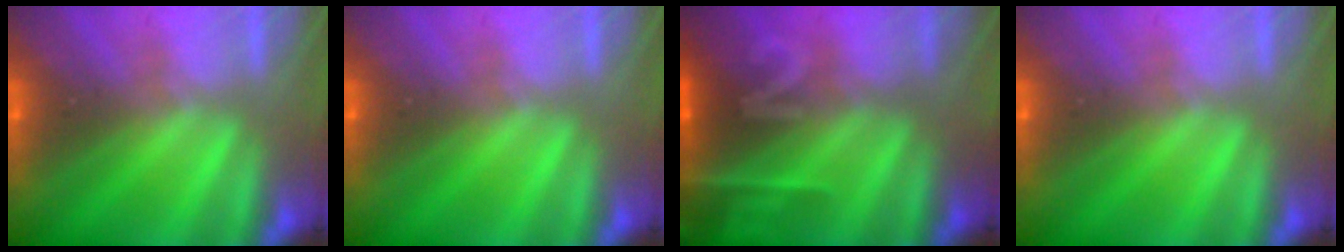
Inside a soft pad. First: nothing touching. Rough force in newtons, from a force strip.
{"total": 0.0}
{"total": 2.3}
{"total": 0.0}